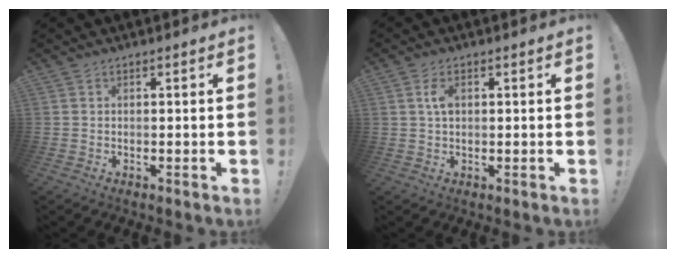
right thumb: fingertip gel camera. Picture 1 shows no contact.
{"total": 3.6, "force": [0.9, 2.0, 2.8], "torque": [-0.045, 0.001, 0.012]}